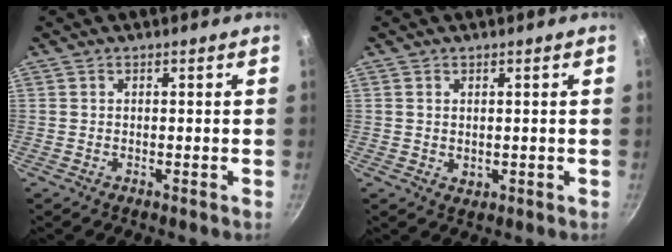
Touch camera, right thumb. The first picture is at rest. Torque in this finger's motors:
{"motor_torque": [-0.17, 0.17, -0.13, 0.04, -0.02]}